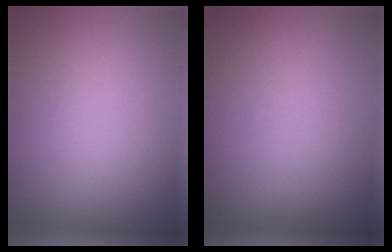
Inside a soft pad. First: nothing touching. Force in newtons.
{"total": 0.0}